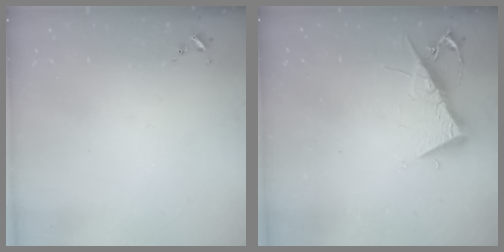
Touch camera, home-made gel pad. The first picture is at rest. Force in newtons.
{"total": 9.8, "press": 9.8, "slide": 0.6}